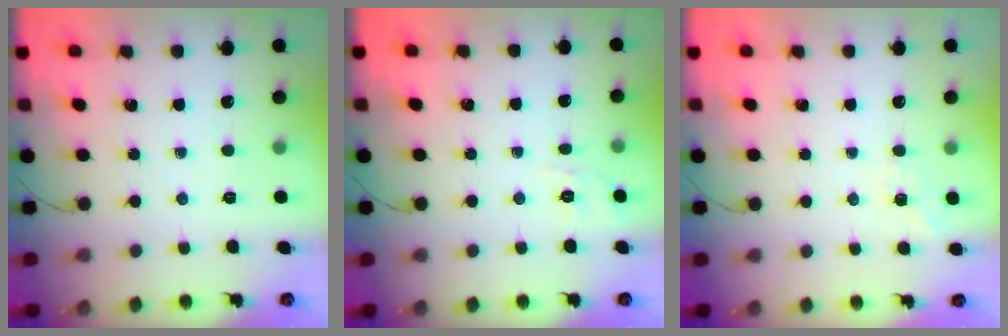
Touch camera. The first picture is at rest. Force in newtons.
{"total": 1.7, "press": 0.2, "slide": 1.7}
{"total": 2.3, "press": 1.6, "slide": 1.7}